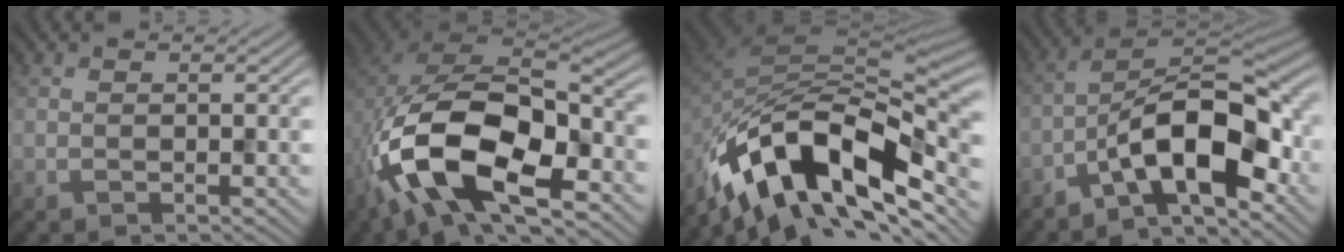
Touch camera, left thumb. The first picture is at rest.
{"total": 15.6, "force": [-6.5, 8.7, 11.2], "torque": [-0.222, -0.027, -0.122]}
{"total": 15.9, "force": [-8.7, 8.0, 10.7], "torque": [-0.198, -0.005, -0.157]}
{"total": 11.0, "force": [-5.6, 4.1, 8.5], "torque": [-0.130, 0.015, -0.111]}